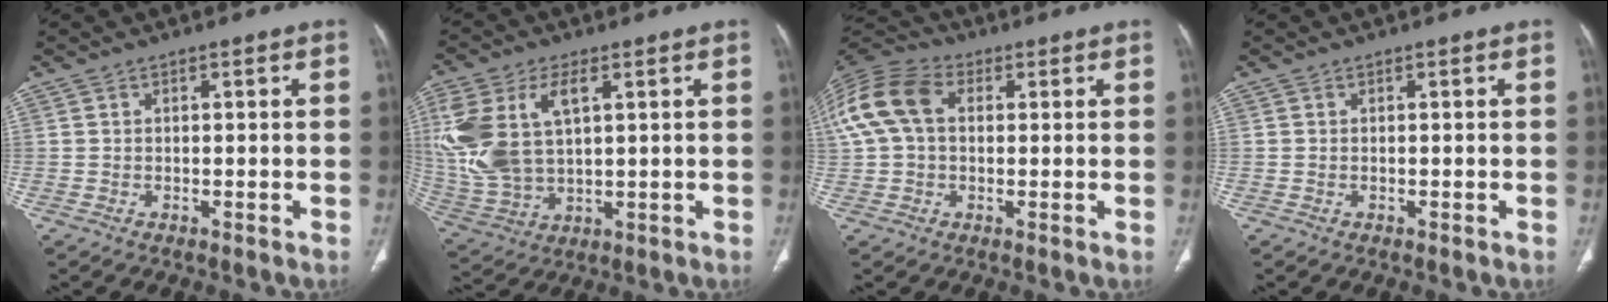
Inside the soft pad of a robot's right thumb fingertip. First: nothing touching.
{"total": 16.8, "force": [4.5, 9.3, 13.2], "torque": [-0.304, -0.001, 0.096]}
{"total": 14.3, "force": [2.9, 9.8, 10.0], "torque": [-0.222, 0.036, 0.048]}
{"total": 0.0}